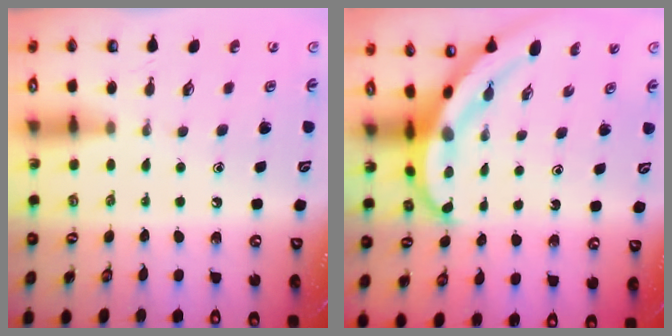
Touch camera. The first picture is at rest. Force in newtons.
{"total": 5.7, "press": 5.7, "slide": 0.6}